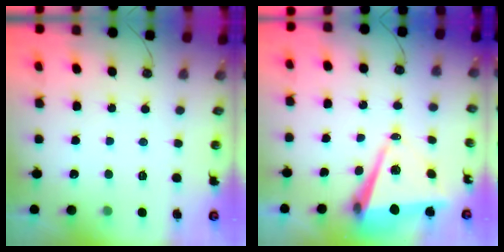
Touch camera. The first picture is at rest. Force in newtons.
{"total": 8.4, "press": 7.3, "slide": 4.1}